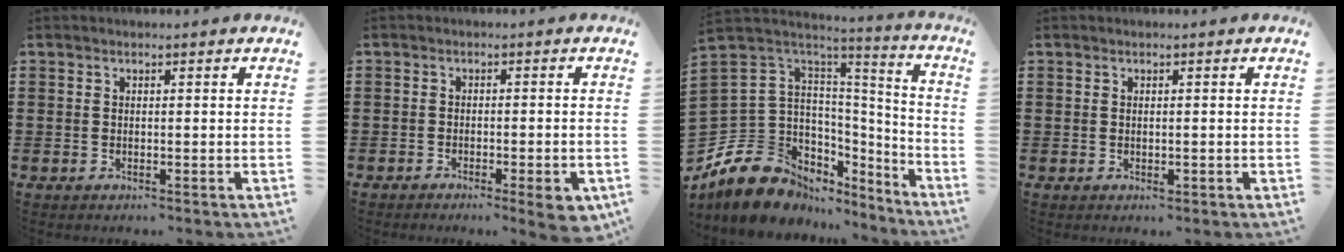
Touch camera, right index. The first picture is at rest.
{"total": 3.2, "force": [-2.2, 0.6, 2.2], "torque": [-0.033, -0.001, -0.036]}
{"total": 11.5, "force": [-7.1, 8.2, 3.9], "torque": [-0.136, -0.014, -0.134]}
{"total": 0.8, "force": [0.0, 0.3, 0.7], "torque": [-0.015, -0.001, 0.000]}